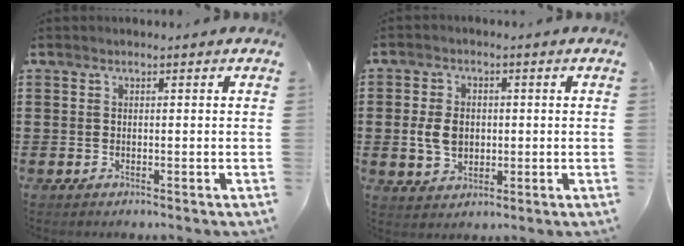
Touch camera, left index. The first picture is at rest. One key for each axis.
{"total": 5.1, "fx": -0.1, "fy": 3.8, "fz": 3.5, "tx": -0.080, "ty": 0.002, "tz": -0.009}